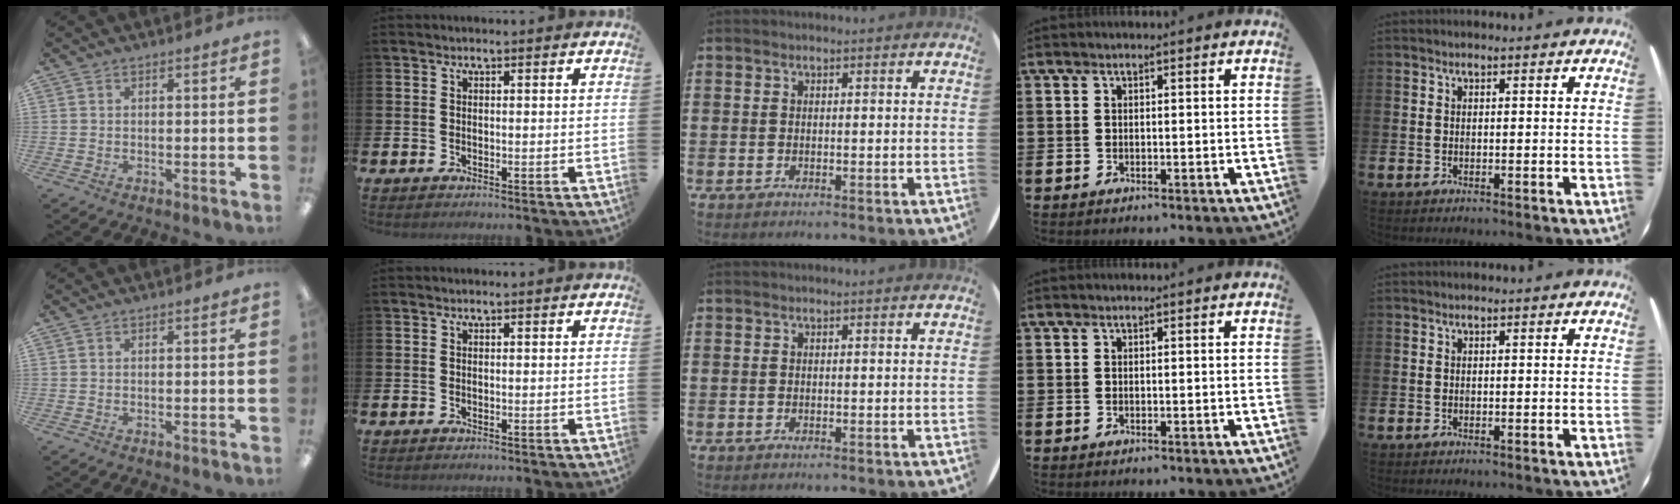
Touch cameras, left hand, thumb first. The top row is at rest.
{}